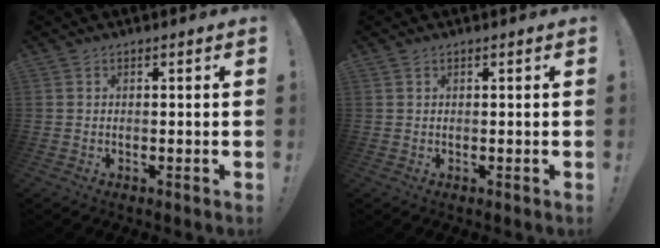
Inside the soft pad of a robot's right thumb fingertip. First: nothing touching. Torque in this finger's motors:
{"motor_torque": [-0.16, -0.12, 0.15, 0.10, 0.00]}